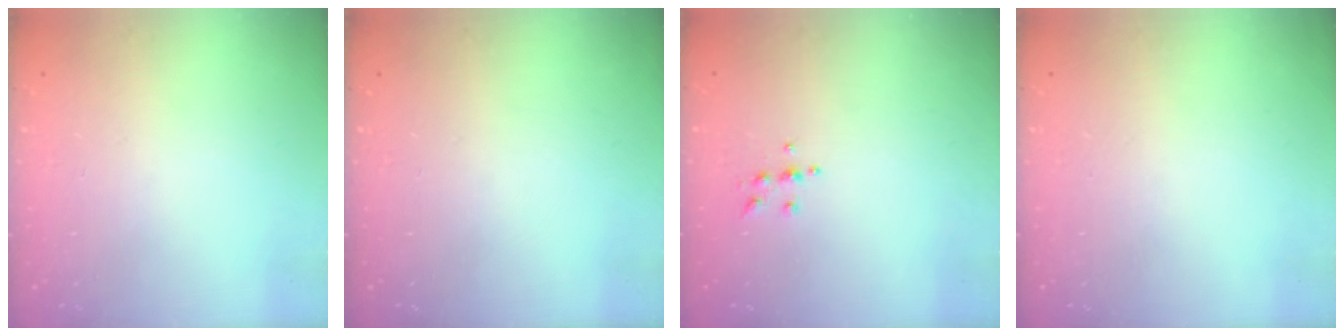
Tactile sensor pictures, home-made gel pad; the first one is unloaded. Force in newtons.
{"total": 0.0}
{"total": 4.9, "press": 4.9, "slide": 0.7}
{"total": 0.0}